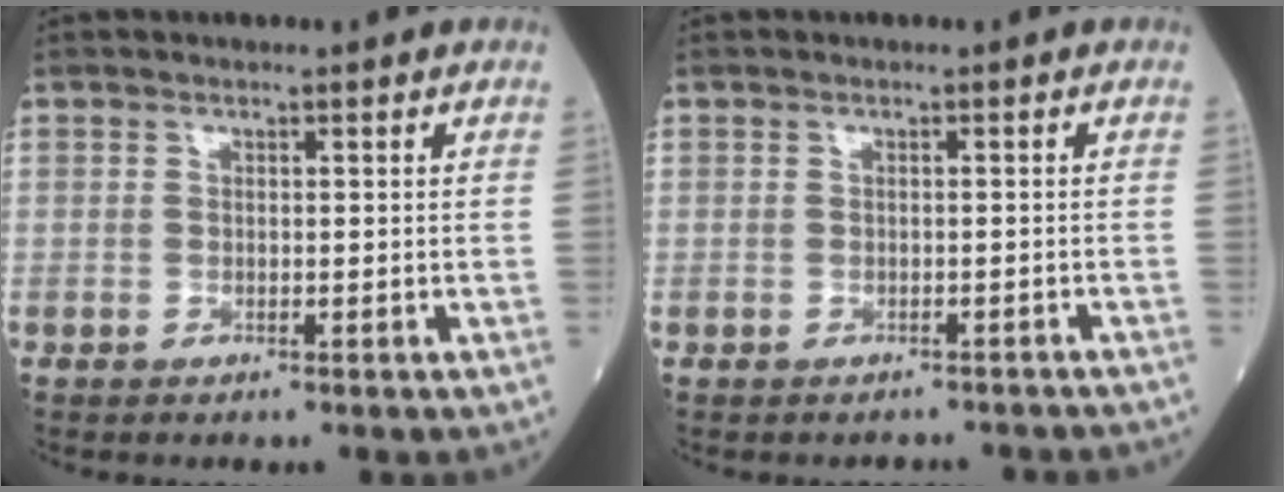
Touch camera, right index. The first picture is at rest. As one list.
[{"total": 3.7, "force": [-3.5, 1.0, 0.8], "torque": [-0.010, -0.001, -0.037]}]